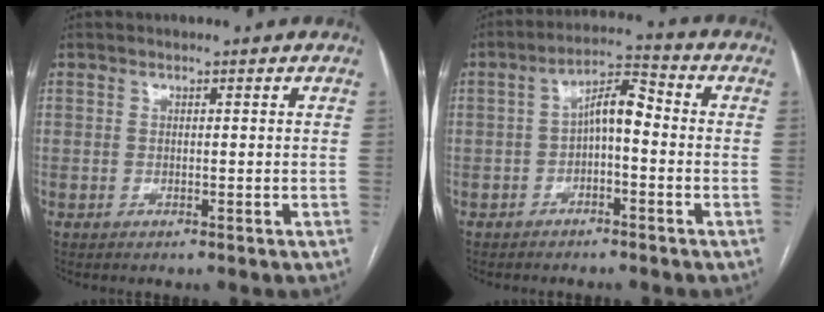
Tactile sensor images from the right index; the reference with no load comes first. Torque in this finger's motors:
{"motor_torque": [0.98, -0.26, 0.53, 0.11]}